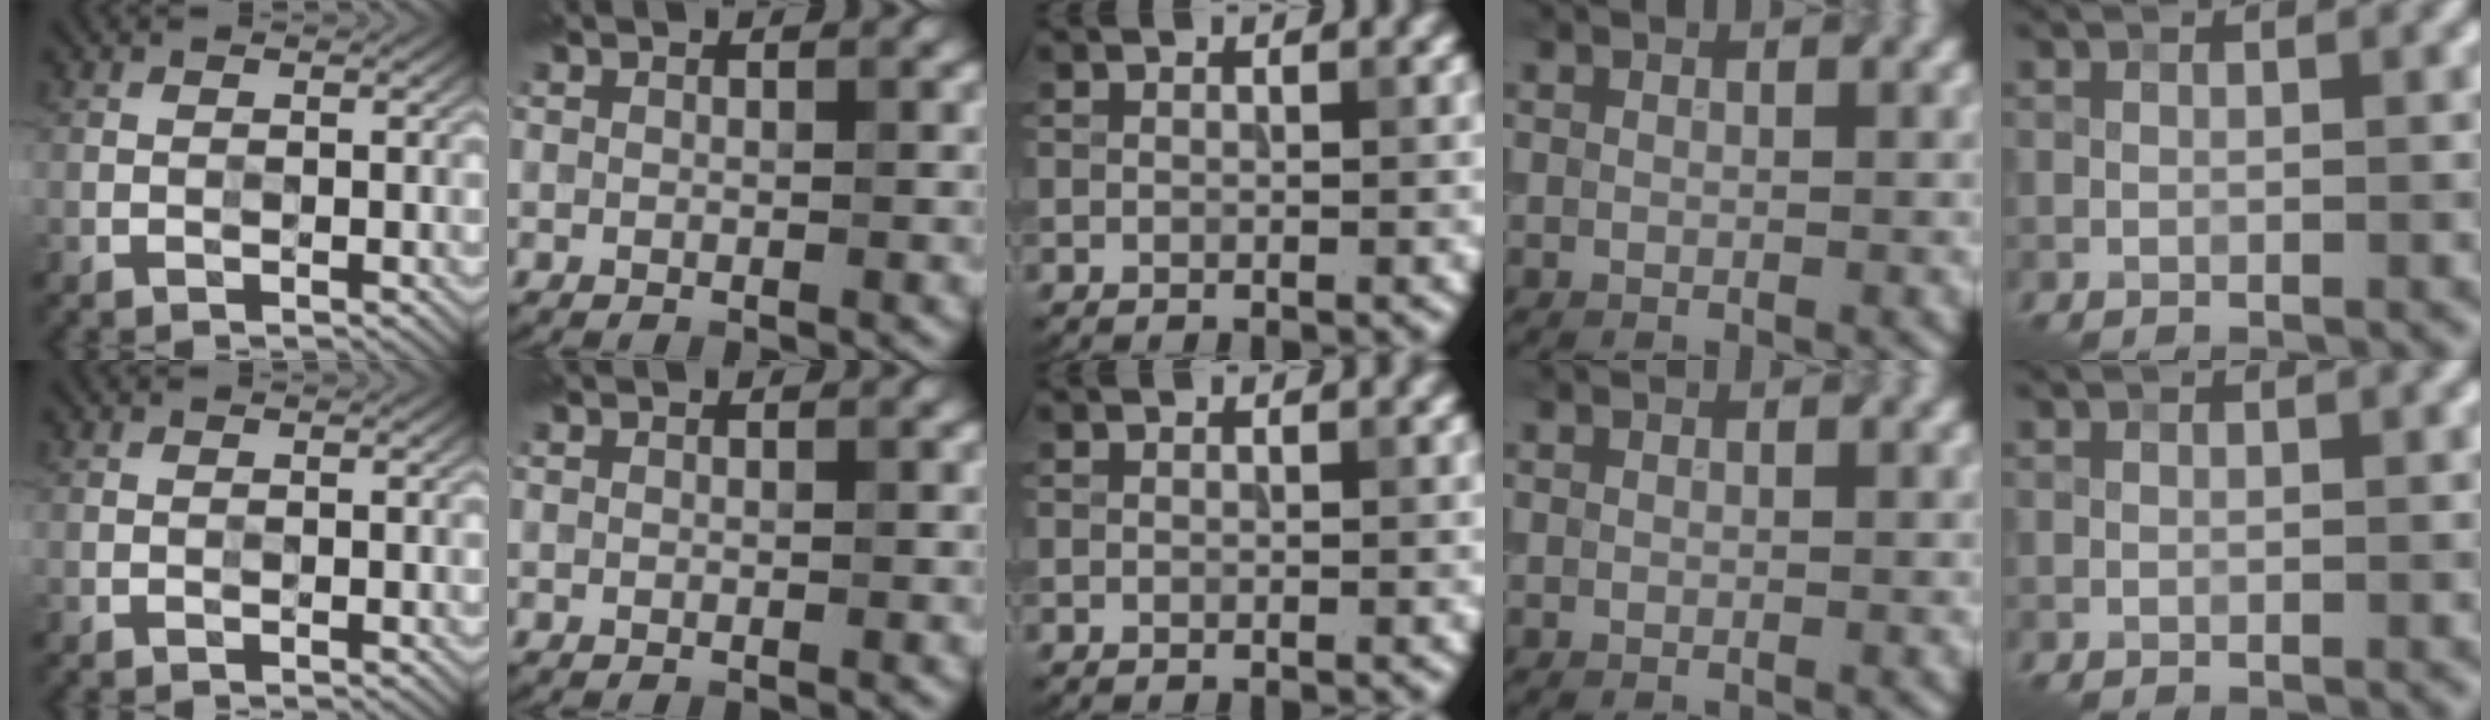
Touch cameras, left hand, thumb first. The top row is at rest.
{}